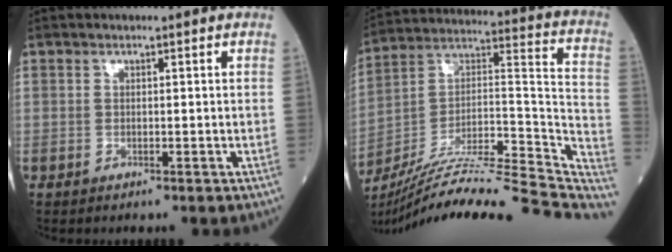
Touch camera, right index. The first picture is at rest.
{"total": 34.1, "force": [-29.5, 1.5, 17.0], "torque": [-0.189, -0.018, -0.432]}